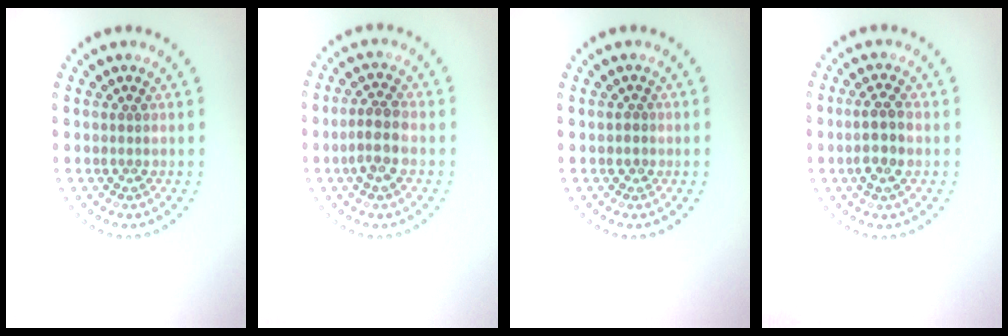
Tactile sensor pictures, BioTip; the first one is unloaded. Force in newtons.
{"total": 2.8, "press": 2.7, "slide": 0.7}
{"total": 0.5, "press": 0.4, "slide": 0.4}
{"total": 2.8, "press": 2.7, "slide": 0.9}